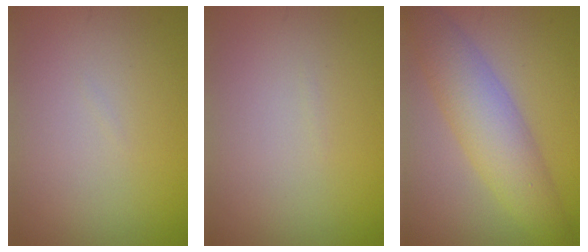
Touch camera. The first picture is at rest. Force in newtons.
{"total": 0.0}
{"total": 6.2, "press": 6.2, "slide": 0.1}